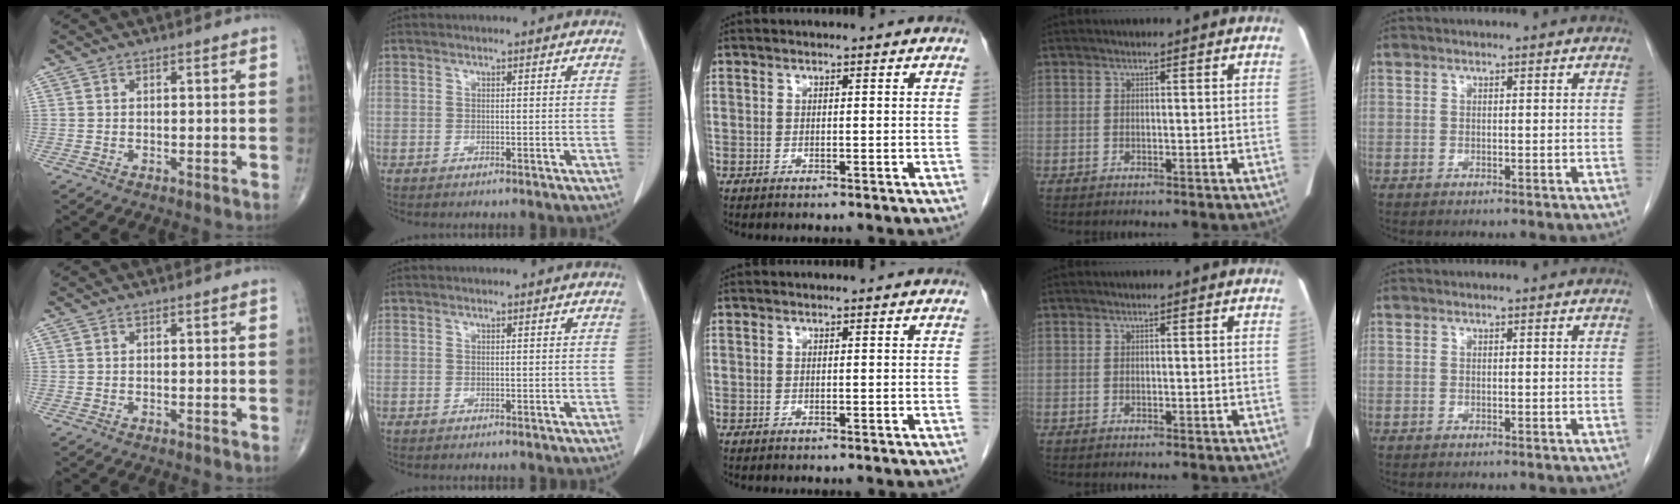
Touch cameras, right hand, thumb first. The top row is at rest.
{}